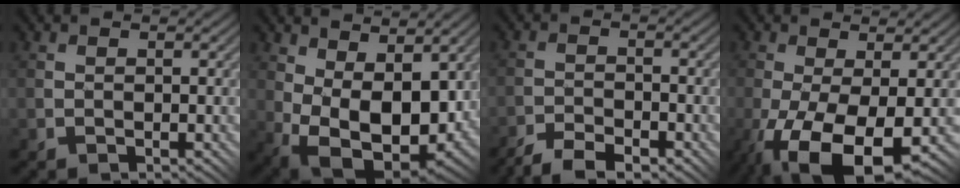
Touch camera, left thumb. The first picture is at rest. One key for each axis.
{"total": 12.5, "fx": 0.3, "fy": 7.0, "fz": 10.4, "tx": -0.188, "ty": -0.038, "tz": 0.033}
{"total": 5.1, "fx": -4.2, "fy": 1.3, "fz": 2.5, "tx": -0.041, "ty": 0.001, "tz": -0.079}
{"total": 10.4, "fx": -4.3, "fy": 4.1, "fz": 8.6, "tx": -0.187, "ty": -0.035, "tz": -0.061}